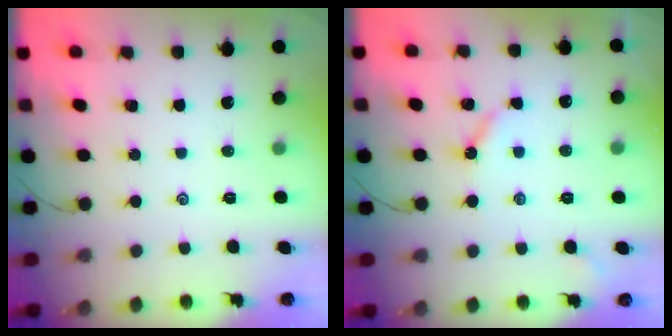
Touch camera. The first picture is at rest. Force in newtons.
{"total": 3.8, "press": 3.8, "slide": 0.5}